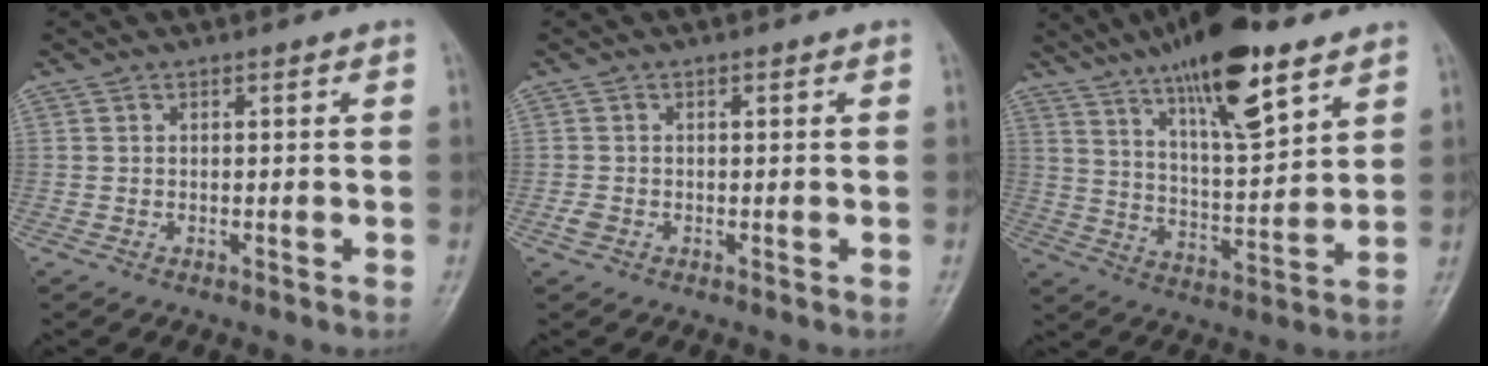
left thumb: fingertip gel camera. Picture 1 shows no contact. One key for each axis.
{"total": 1.5, "fx": -0.4, "fy": 1.1, "fz": 0.8, "tx": -0.015, "ty": 0.000, "tz": -0.010}
{"total": 18.3, "fx": 11.6, "fy": 5.0, "fz": 13.2, "tx": -0.198, "ty": -0.052, "tz": 0.200}